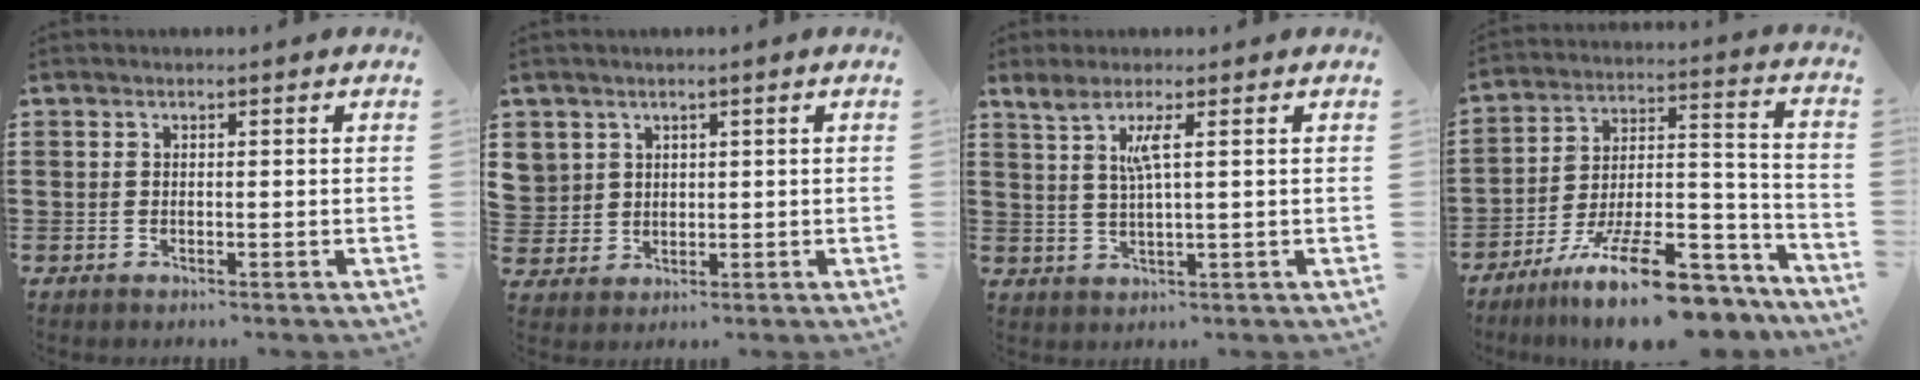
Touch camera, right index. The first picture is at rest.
{"total": 3.2, "force": [1.5, 2.8, 0.0], "torque": [-0.018, 0.009, 0.030]}
{"total": 3.6, "force": [1.4, -0.2, 3.3], "torque": [-0.070, -0.004, 0.022]}
{"total": 17.1, "force": [-13.0, 4.3, 10.2], "torque": [-0.147, 0.065, -0.219]}